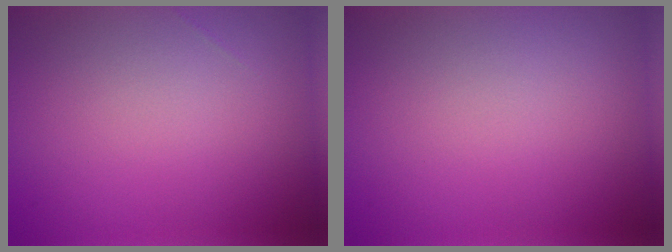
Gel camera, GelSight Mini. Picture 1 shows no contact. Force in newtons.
{"total": 0.0}